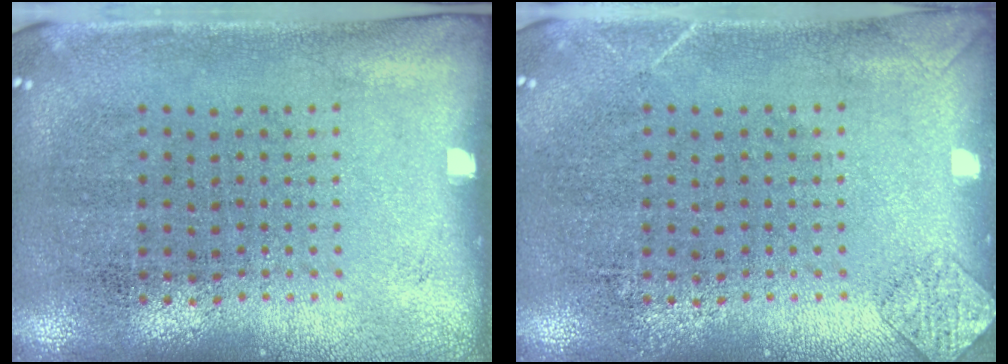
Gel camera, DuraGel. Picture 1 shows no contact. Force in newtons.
{"total": 1.3, "press": 1.3, "slide": 0.1}